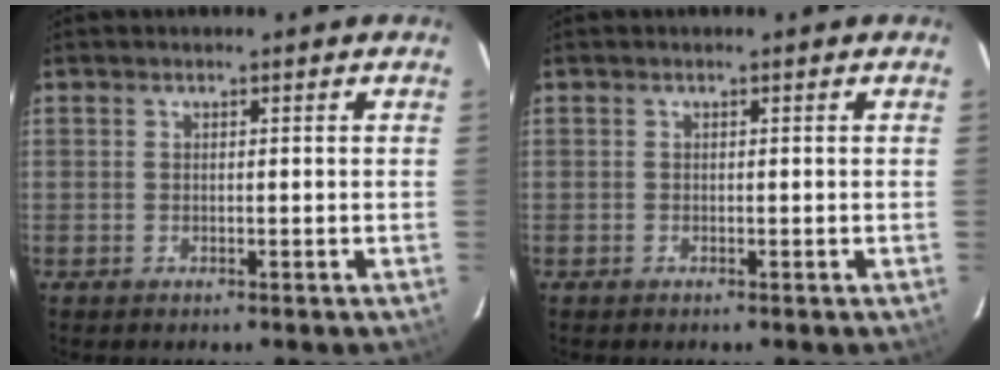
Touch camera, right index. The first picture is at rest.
{"total": 0.0}